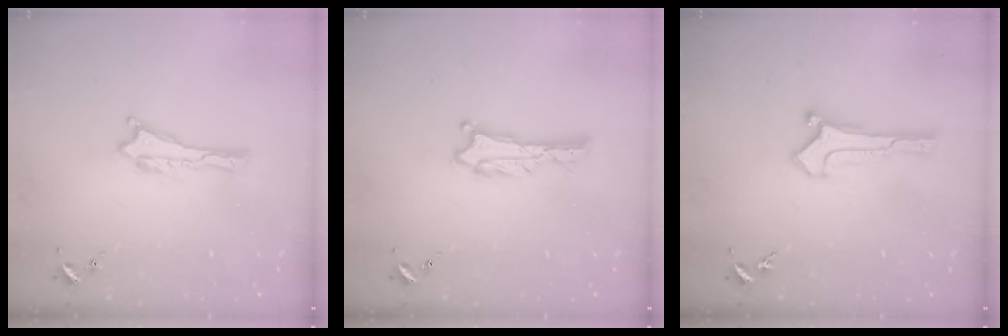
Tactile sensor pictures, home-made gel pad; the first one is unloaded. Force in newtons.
{"total": 0.7, "press": 0.7, "slide": 0.1}
{"total": 0.6, "press": 0.6, "slide": 0.0}